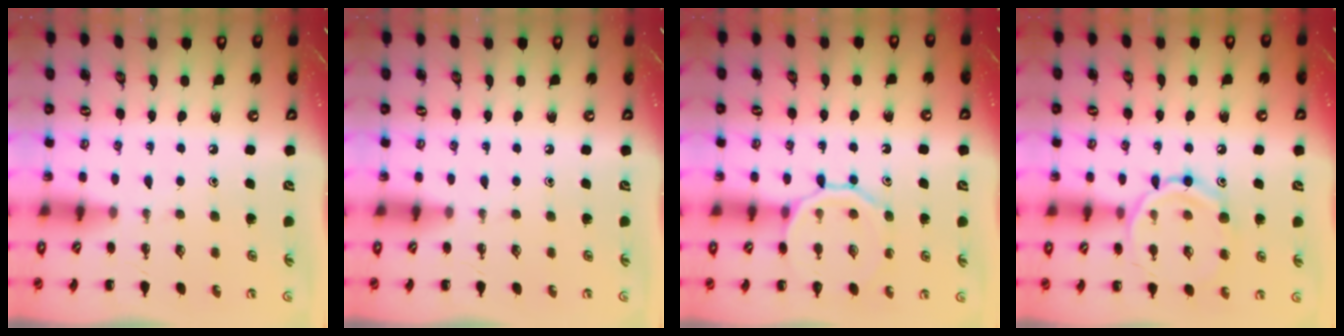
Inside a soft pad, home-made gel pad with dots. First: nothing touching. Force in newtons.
{"total": 0.0}
{"total": 12.1, "press": 12.0, "slide": 1.3}
{"total": 13.1, "press": 13.1, "slide": 0.8}